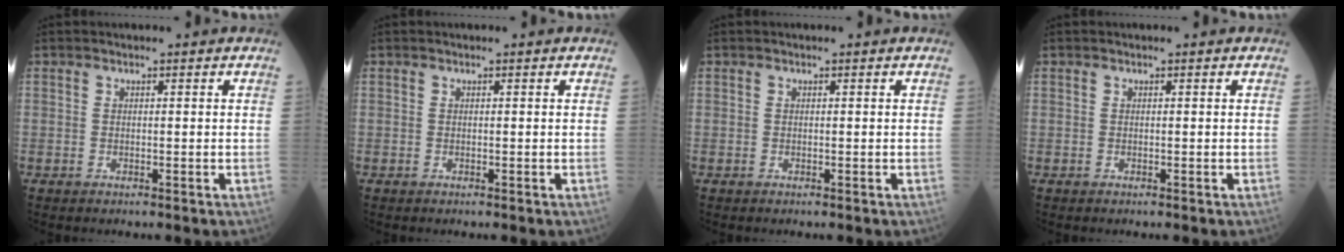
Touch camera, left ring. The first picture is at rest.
{"total": 0.0}
{"total": 0.0}
{"total": 0.0}